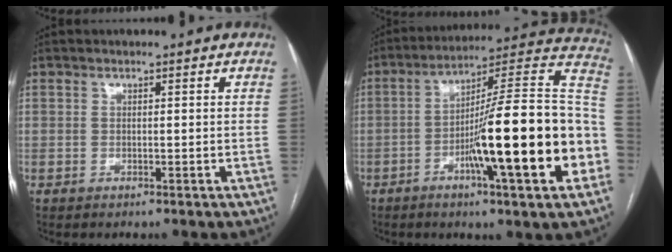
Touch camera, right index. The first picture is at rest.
{"total": 24.4, "force": [-6.1, 1.7, 23.5], "torque": [-0.282, 0.009, -0.098]}